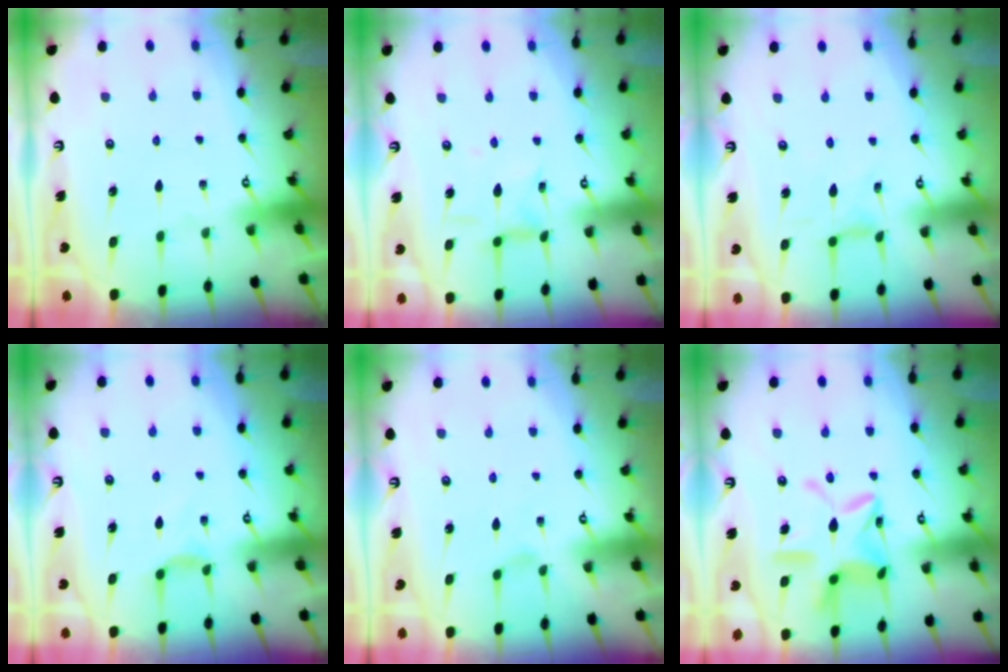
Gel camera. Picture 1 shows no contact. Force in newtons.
{"total": 3.7, "press": 3.7, "slide": 0.3}
{"total": 0.7, "press": 0.6, "slide": 0.4}
{"total": 3.6, "press": 3.6, "slide": 0.6}
{"total": 1.3, "press": 1.3, "slide": 0.4}
{"total": 15.0, "press": 15.0, "slide": 1.3}